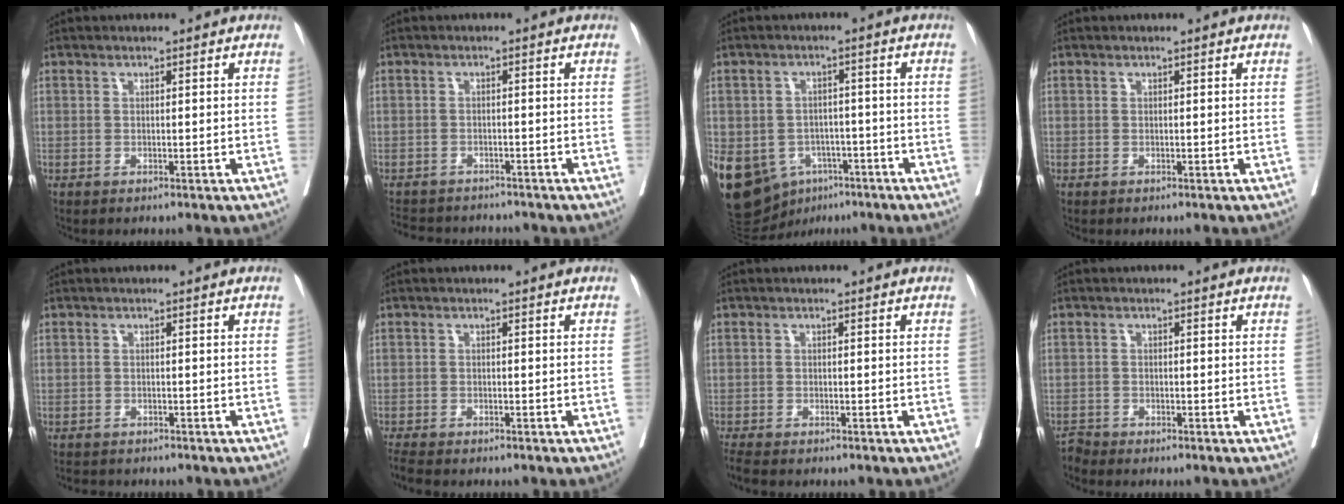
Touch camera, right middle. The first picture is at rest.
{"total": 7.7, "force": [-7.1, 2.5, 1.5], "torque": [-0.025, 0.000, -0.098]}
{"total": 18.9, "force": [-8.6, 14.3, 8.9], "torque": [-0.231, 0.003, -0.114]}
{"total": 0.0}
{"total": 3.0, "force": [-2.8, 1.2, 0.6], "torque": [-0.011, -0.006, -0.041]}
{"total": 3.3, "force": [-3.0, 0.5, 1.3], "torque": [-0.024, -0.010, -0.050]}
{"total": 3.2, "force": [-2.8, 0.6, 1.4], "torque": [-0.026, -0.009, -0.045]}
{"total": 1.4, "force": [-1.2, -0.3, -0.5], "torque": [0.011, -0.011, -0.025]}